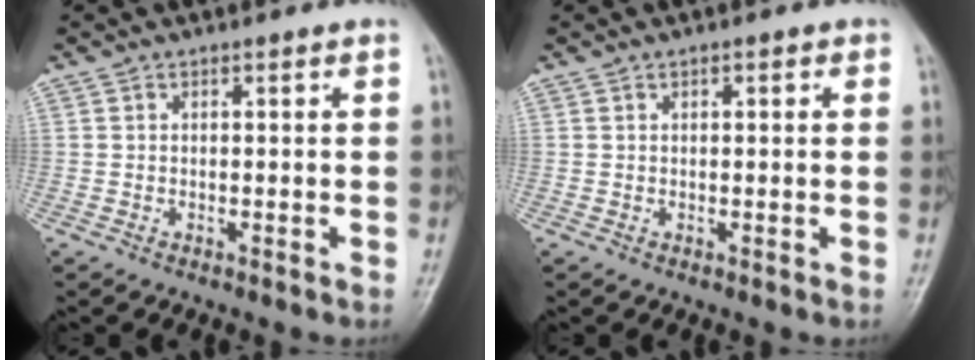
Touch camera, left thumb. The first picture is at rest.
{"total": 1.2, "force": [0.5, 0.6, 0.9], "torque": [-0.009, 0.001, 0.004]}